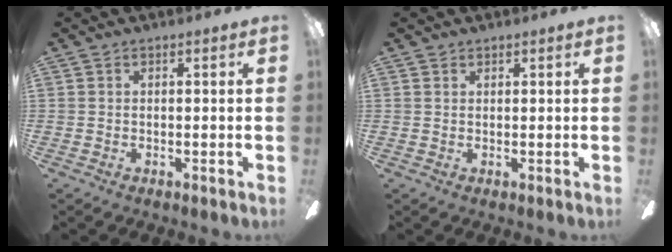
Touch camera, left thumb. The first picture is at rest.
{"total": 0.8, "force": [0.7, 0.3, 0.0], "torque": [0.000, 0.001, 0.014]}